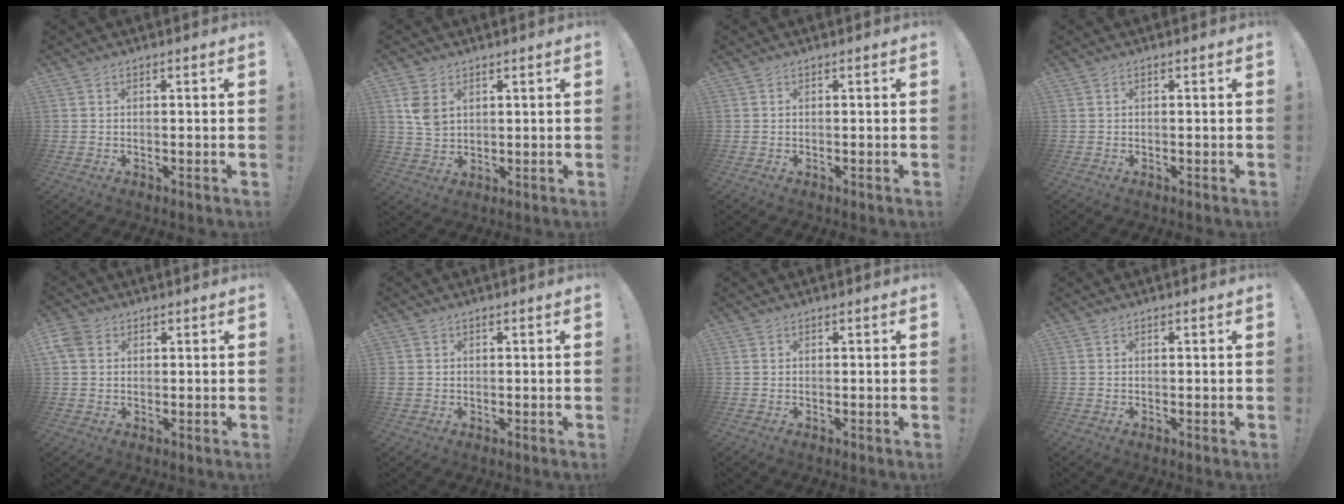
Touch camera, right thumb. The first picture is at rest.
{"total": 6.5, "force": [2.6, 4.6, 3.9], "torque": [-0.067, -0.006, 0.049]}
{"total": 0.0}
{"total": 0.0}
{"total": 5.8, "force": [2.3, 4.4, 3.1], "torque": [-0.063, 0.002, 0.046]}
{"total": 1.7, "force": [0.2, 1.7, 0.5], "torque": [-0.009, 0.001, 0.006]}
{"total": 0.0}
{"total": 0.0}